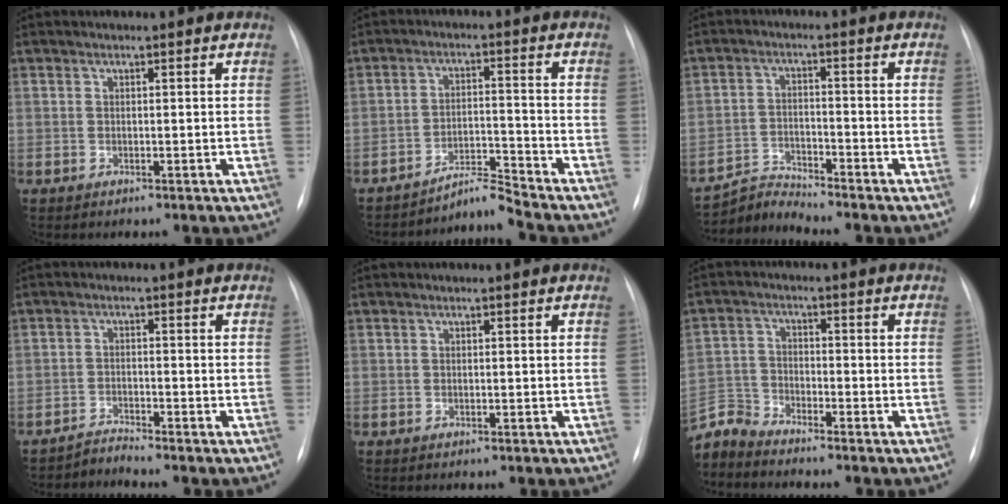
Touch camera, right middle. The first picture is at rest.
{"total": 4.6, "force": [-4.3, -1.4, -0.3], "torque": [0.003, -0.004, -0.072]}
{"total": 4.7, "force": [-4.3, -1.2, -1.4], "torque": [0.018, -0.011, -0.080]}
{"total": 2.2, "force": [-2.0, -0.8, -0.6], "torque": [0.014, -0.015, -0.037]}
{"total": 0.0}
{"total": 5.9, "force": [-5.9, 0.3, -0.2], "torque": [-0.003, 0.003, -0.119]}